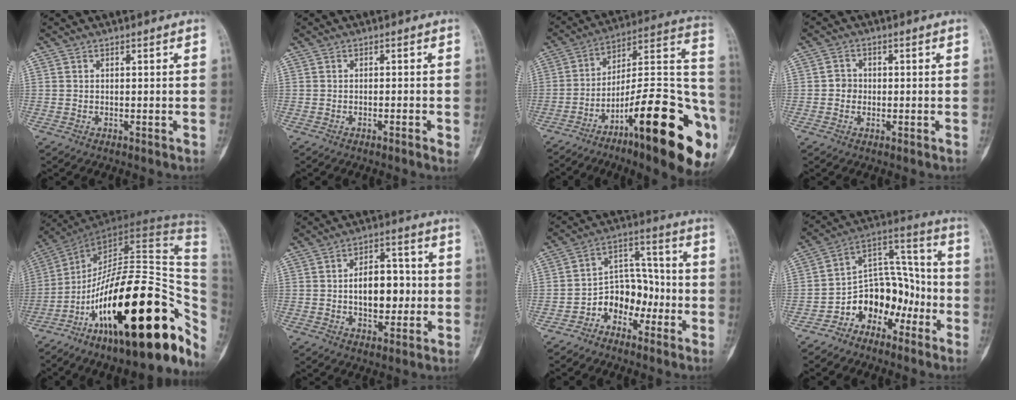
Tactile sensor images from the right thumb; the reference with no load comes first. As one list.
[{"total": 1.6, "force": [-0.7, 0.2, 1.5], "torque": [-0.027, -0.003, -0.013]}, {"total": 27.8, "force": [-12.5, 6.8, 23.9], "torque": [-0.270, 0.079, -0.188]}, {"total": 2.5, "force": [-0.3, 2.4, 0.8], "torque": [0.007, 0.011, -0.010]}, {"total": 34.7, "force": [-11.1, 13.6, 30.0], "torque": [-0.375, 0.075, -0.172]}, {"total": 11.0, "force": [-0.4, 6.8, 8.7], "torque": [-0.095, 0.019, -0.007]}, {"total": 9.9, "force": [-4.2, 7.2, 5.3], "torque": [-0.042, 0.066, -0.081]}, {"total": 13.4, "force": [-6.6, 9.4, 6.9], "torque": [-0.060, 0.099, -0.122]}]